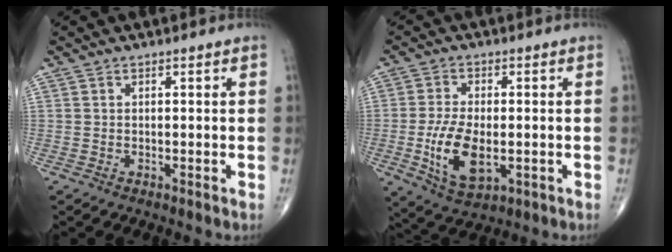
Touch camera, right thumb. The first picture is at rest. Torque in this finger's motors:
{"motor_torque": [0.64, 0.40, 0.52, 0.22, 0.30]}